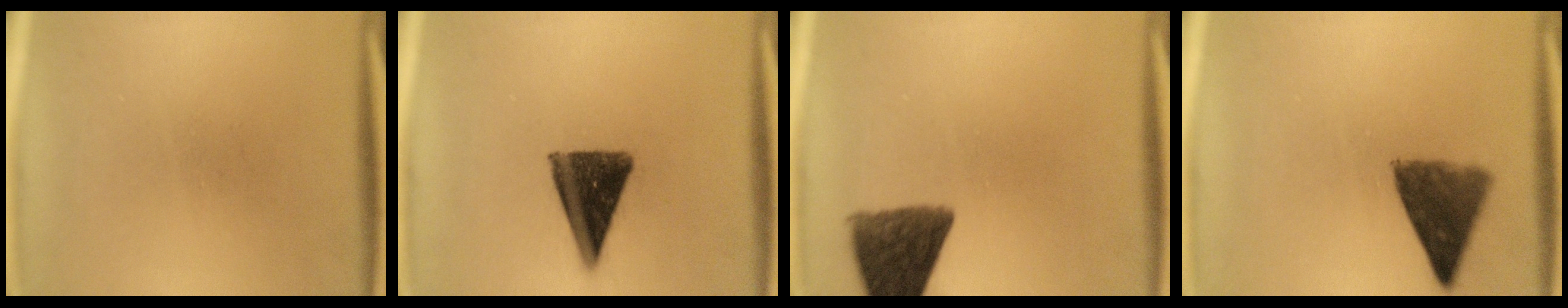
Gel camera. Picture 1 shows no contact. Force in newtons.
{"total": 12.2}
{"total": 10.8}
{"total": 8.6}